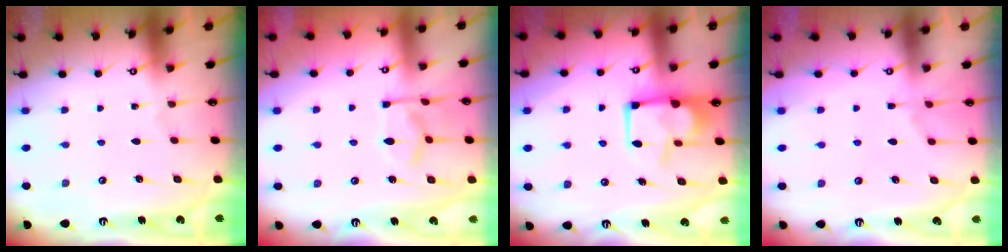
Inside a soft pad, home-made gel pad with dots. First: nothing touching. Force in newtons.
{"total": 3.6, "press": 3.5, "slide": 0.8}
{"total": 5.0, "press": 4.9, "slide": 1.0}
{"total": 5.9, "press": 5.7, "slide": 1.3}